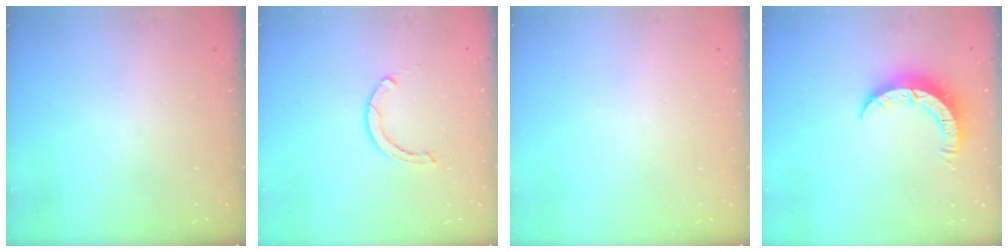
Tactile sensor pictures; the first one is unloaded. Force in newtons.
{"total": 2.4, "press": 2.4, "slide": 0.0}
{"total": 0.0}
{"total": 8.2, "press": 8.2, "slide": 0.2}